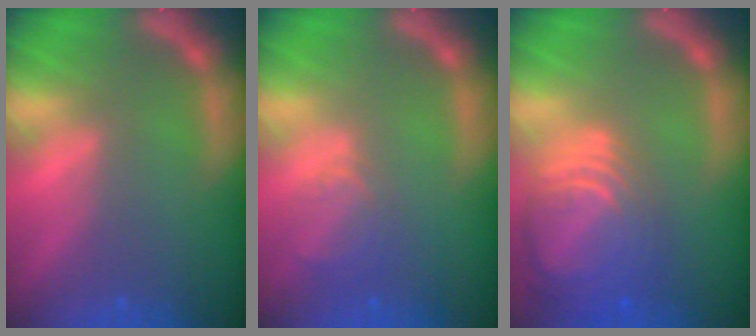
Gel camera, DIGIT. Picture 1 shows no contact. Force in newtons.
{"total": 2.9}
{"total": 10.0}